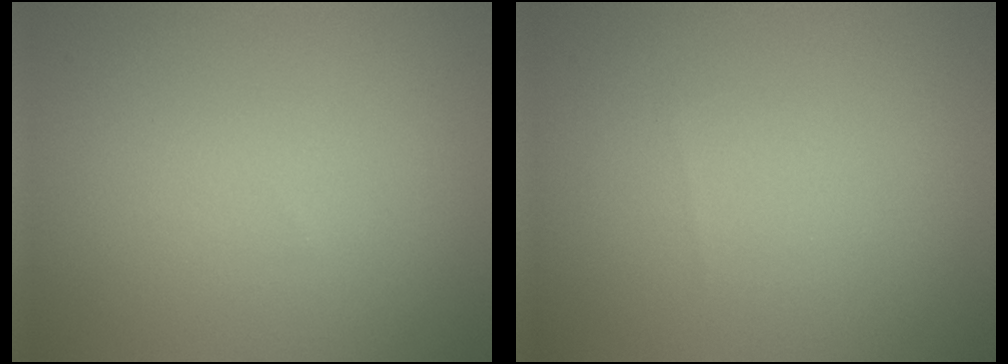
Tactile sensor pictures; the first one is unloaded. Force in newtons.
{"total": 0.0}